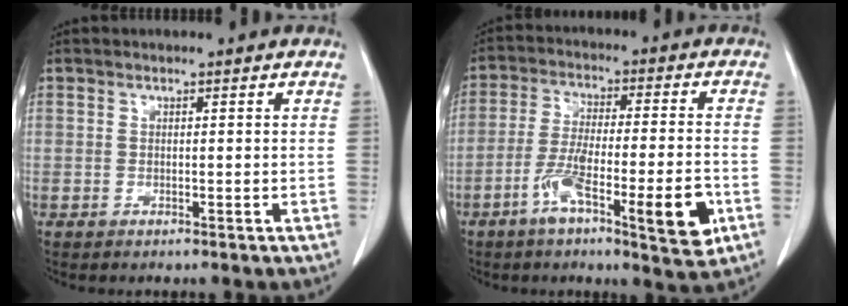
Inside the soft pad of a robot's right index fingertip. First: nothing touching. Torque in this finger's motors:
{"motor_torque": [1.32, -0.82, 0.29, 0.10]}